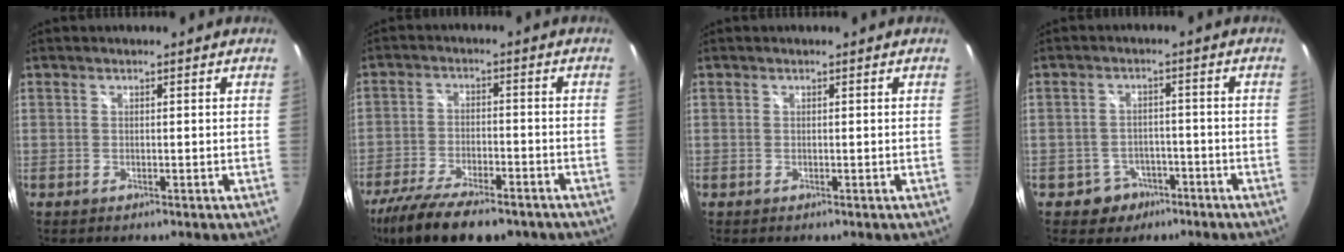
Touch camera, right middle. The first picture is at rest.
{"total": 16.8, "force": [-12.5, 5.6, 9.7], "torque": [-0.203, -0.041, -0.203]}
{"total": 0.0}
{"total": 5.2, "force": [-3.1, 4.1, 0.7], "torque": [-0.024, 0.019, -0.035]}